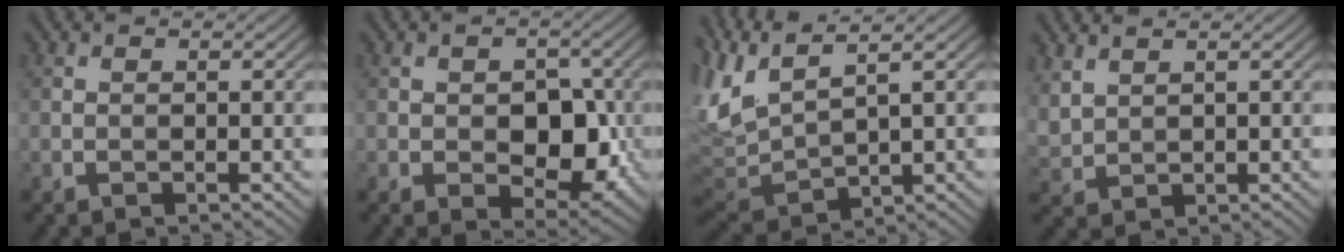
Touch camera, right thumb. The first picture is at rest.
{"total": 6.9, "force": [-1.0, 4.5, 5.1], "torque": [-0.074, -0.011, -0.014]}
{"total": 8.1, "force": [4.0, 2.5, 6.5], "torque": [-0.174, 0.011, 0.084]}
{"total": 3.0, "force": [2.3, 1.4, 1.2], "torque": [-0.042, 0.003, 0.055]}